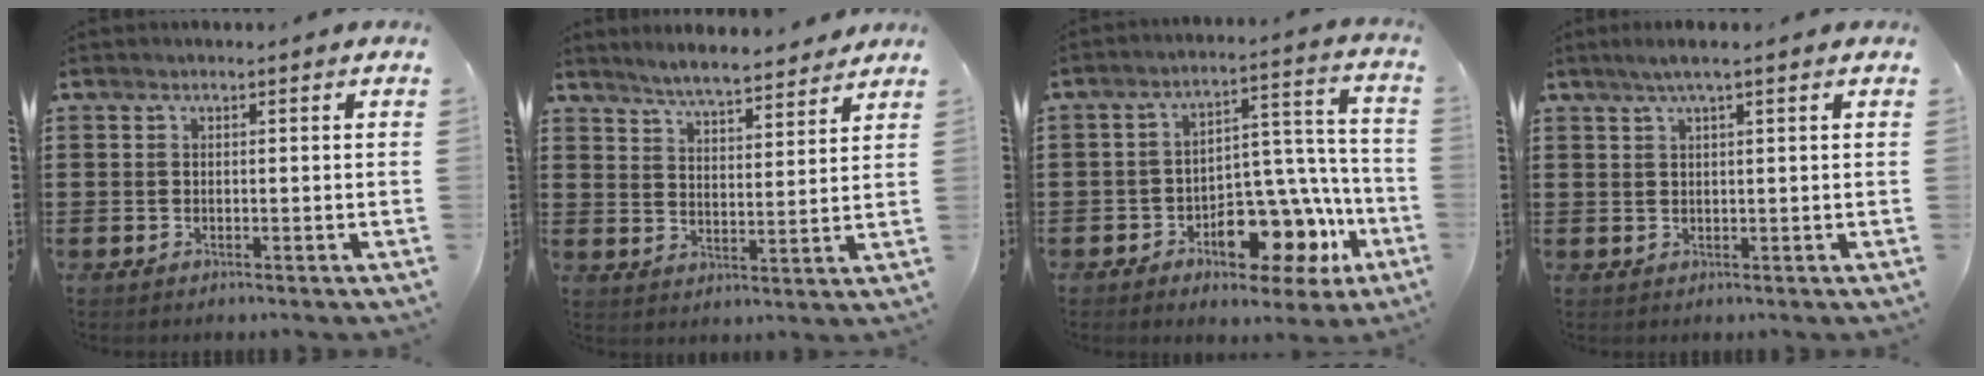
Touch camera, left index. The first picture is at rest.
{"total": 5.1, "force": [4.9, 0.0, 1.1], "torque": [-0.041, -0.023, 0.087]}
{"total": 11.0, "force": [-6.3, 5.7, 7.0], "torque": [-0.113, 0.009, -0.108]}
{"total": 2.5, "force": [1.3, -0.1, 2.1], "torque": [-0.041, 0.001, 0.023]}